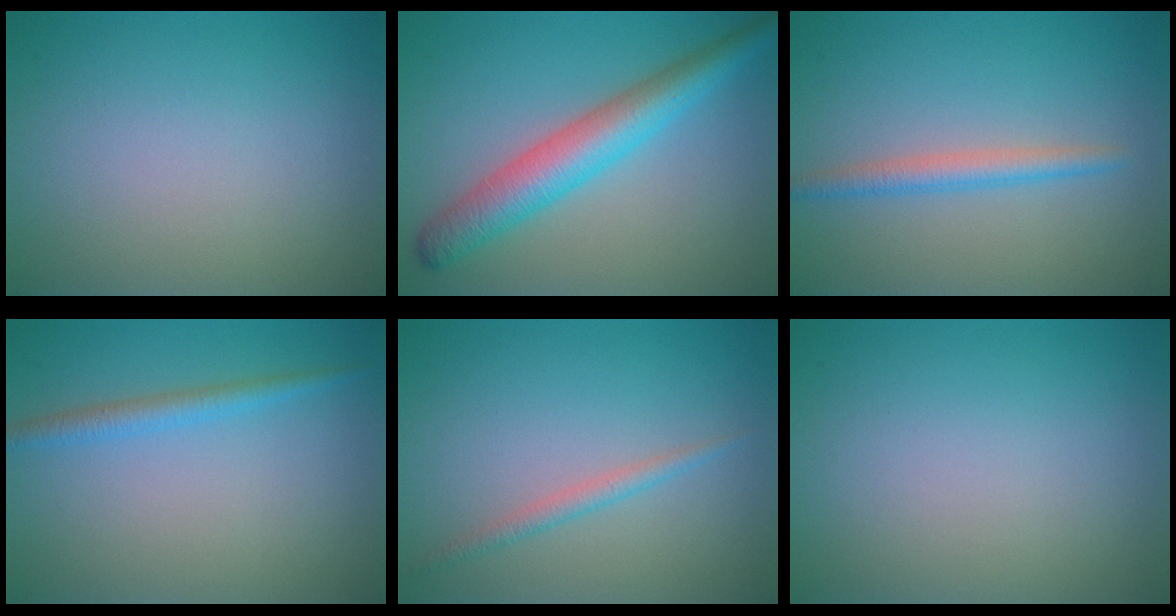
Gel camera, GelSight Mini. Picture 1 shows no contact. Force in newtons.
{"total": 5.6, "press": 5.6, "slide": 0.1}
{"total": 2.1, "press": 2.1, "slide": 0.1}
{"total": 1.8, "press": 1.8, "slide": 0.1}
{"total": 1.3, "press": 1.3, "slide": 0.0}
{"total": 0.0}